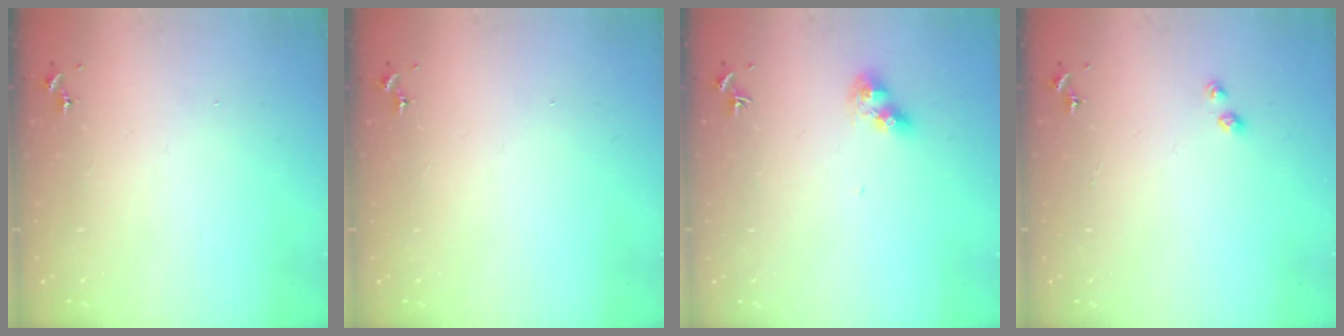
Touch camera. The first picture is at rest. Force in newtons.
{"total": 0.0}
{"total": 9.0, "press": 9.0, "slide": 0.9}
{"total": 2.6, "press": 2.6, "slide": 0.4}